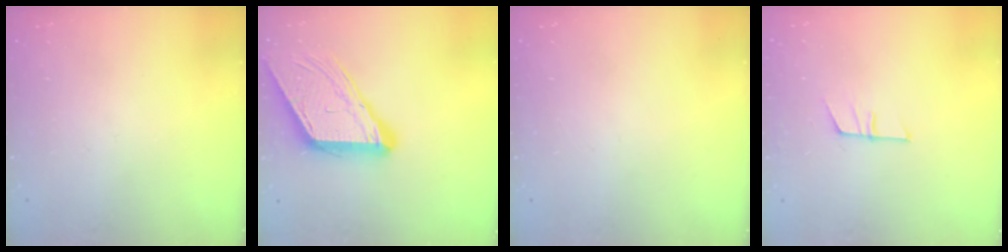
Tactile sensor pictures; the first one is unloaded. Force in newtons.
{"total": 14.0, "press": 13.9, "slide": 1.9}
{"total": 0.0}
{"total": 7.8, "press": 7.8, "slide": 0.4}